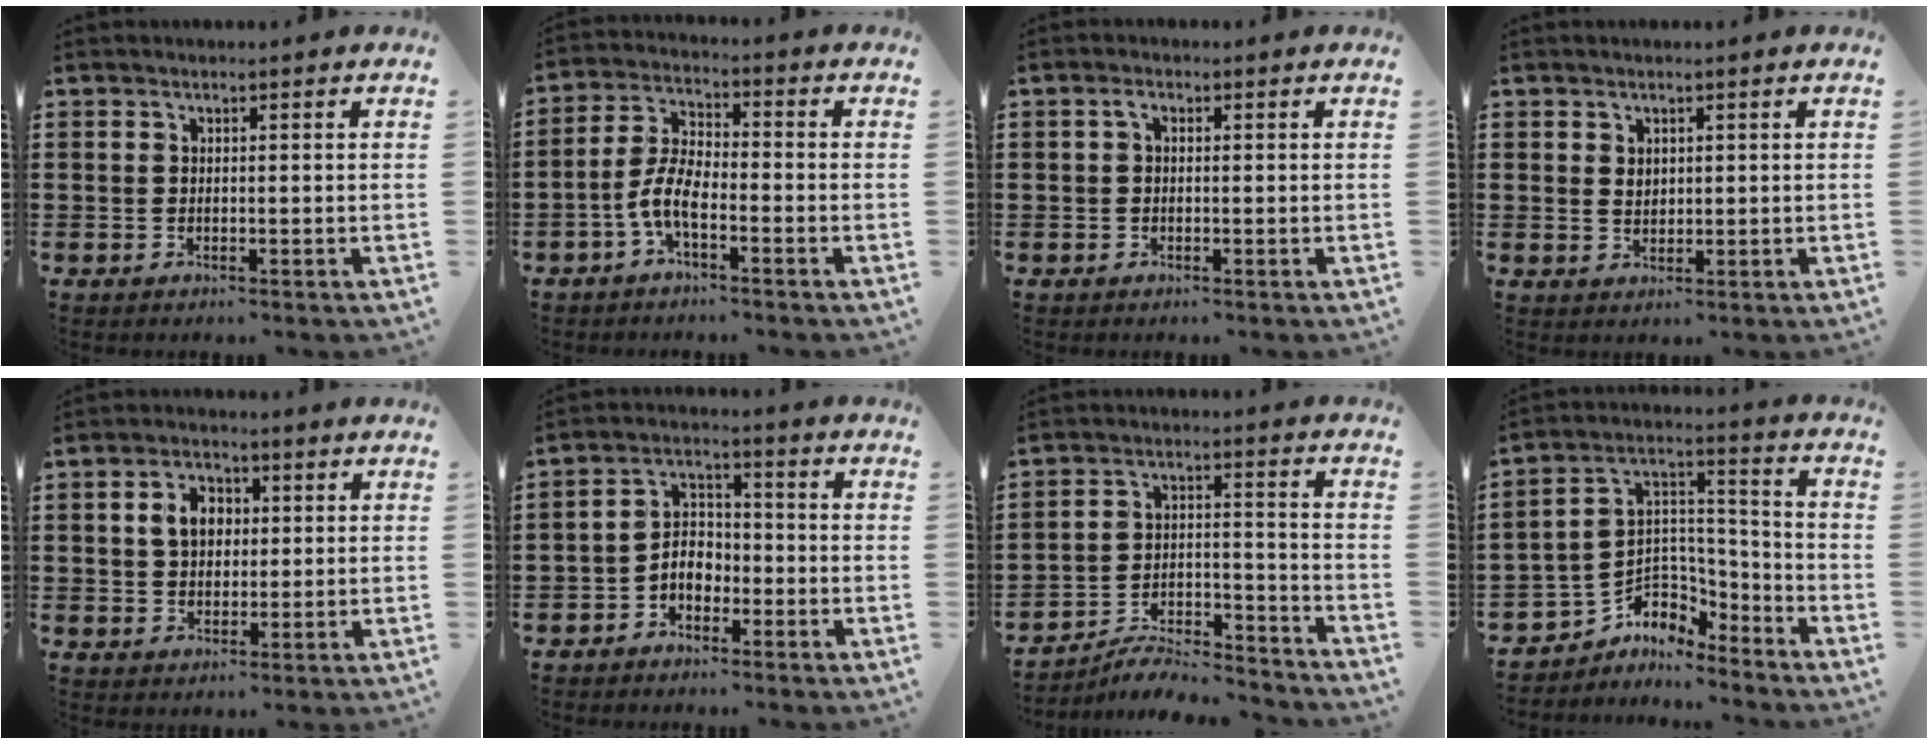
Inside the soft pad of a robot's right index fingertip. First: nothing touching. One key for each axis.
{"total": 6.3, "fx": -2.8, "fy": 2.2, "fz": 5.2, "tx": -0.127, "ty": -0.006, "tz": -0.060}
{"total": 1.3, "fx": -0.1, "fy": 0.7, "fz": 1.1, "tx": -0.023, "ty": 0.003, "tz": -0.003}
{"total": 1.6, "fx": 0.8, "fy": 1.2, "fz": 0.7, "tx": -0.016, "ty": 0.006, "tz": 0.015}
{"total": 5.0, "fx": 0.8, "fy": 3.8, "fz": 3.2, "tx": -0.075, "ty": 0.016, "tz": 0.011}
{"total": 4.2, "fx": -2.2, "fy": 2.9, "fz": 2.1, "tx": -0.050, "ty": 0.010, "tz": -0.046}
{"total": 6.1, "fx": -5.9, "fy": 0.7, "fz": 1.5, "tx": -0.026, "ty": 0.003, "tz": -0.115}
{"total": 4.7, "fx": -3.0, "fy": 3.6, "fz": 0.6, "tx": -0.033, "ty": -0.006, "tz": -0.063}